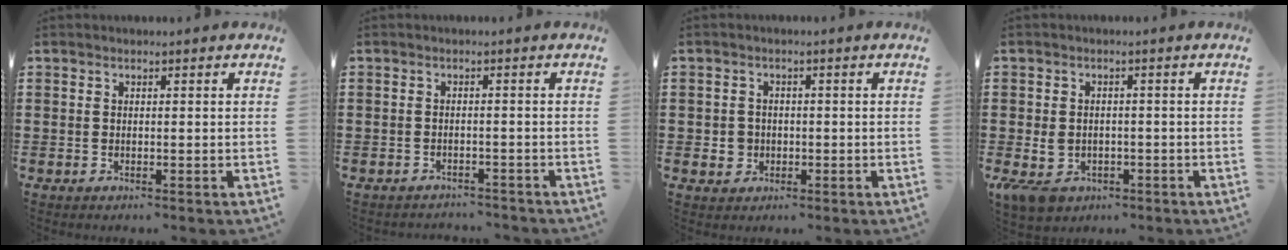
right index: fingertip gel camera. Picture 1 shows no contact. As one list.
[{"total": 1.6, "force": [-1.6, 0.2, 0.0], "torque": [-0.006, 0.001, -0.035]}, {"total": 2.3, "force": [-0.6, 2.2, 0.6], "torque": [-0.018, 0.005, -0.014]}, {"total": 3.2, "force": [-1.6, 2.3, 1.7], "torque": [-0.056, -0.007, -0.037]}]